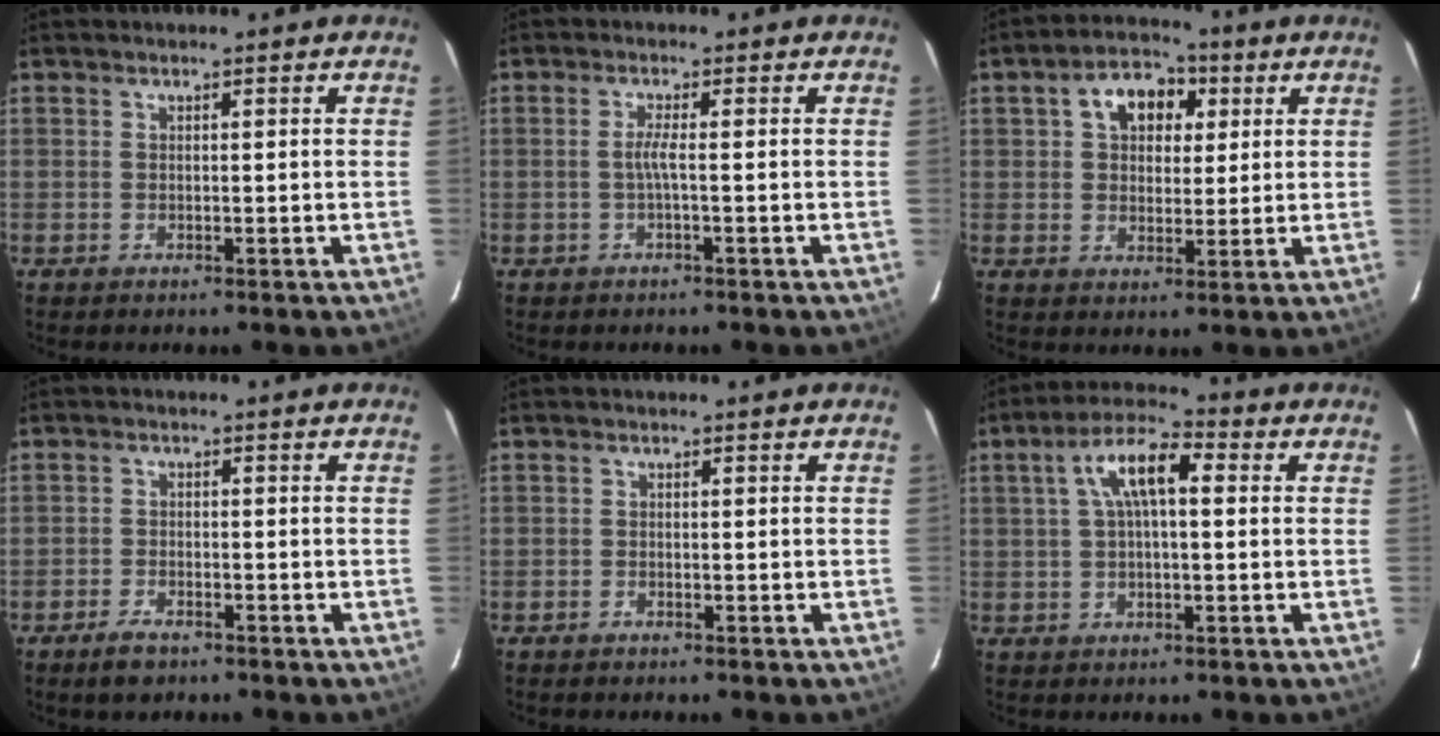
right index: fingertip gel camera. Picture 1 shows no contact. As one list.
[{"total": 1.7, "force": [-0.5, -0.5, 1.5], "torque": [-0.031, 0.000, -0.011]}, {"total": 9.0, "force": [3.1, 6.2, 5.7], "torque": [-0.093, 0.031, 0.051]}, {"total": 3.7, "force": [-2.8, 1.5, 1.9], "torque": [-0.051, -0.002, -0.052]}, {"total": 0.7, "force": [-0.7, 0.2, 0.0], "torque": [-0.005, 0.004, -0.013]}, {"total": 8.8, "force": [1.7, 3.4, 8.0], "torque": [-0.150, 0.027, 0.028]}]